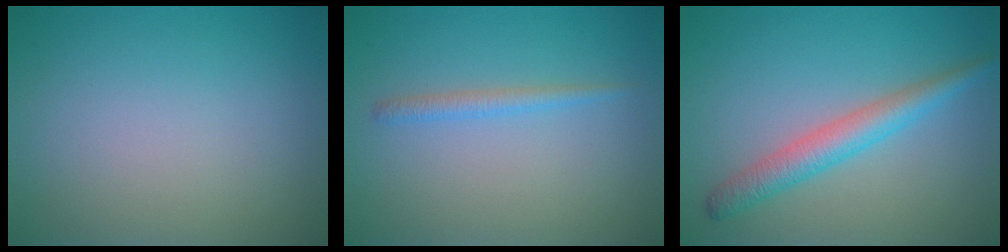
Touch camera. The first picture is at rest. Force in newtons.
{"total": 1.3, "press": 1.3, "slide": 0.0}
{"total": 3.4, "press": 3.4, "slide": 0.1}